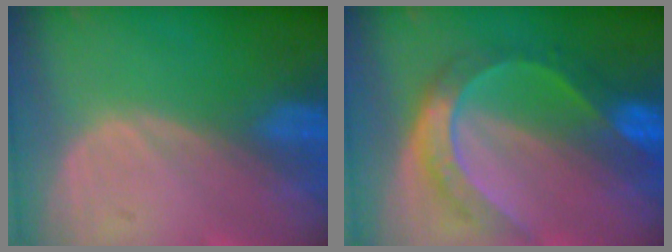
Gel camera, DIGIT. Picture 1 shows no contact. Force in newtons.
{"total": 8.1, "press": 8.1, "slide": 0.8}